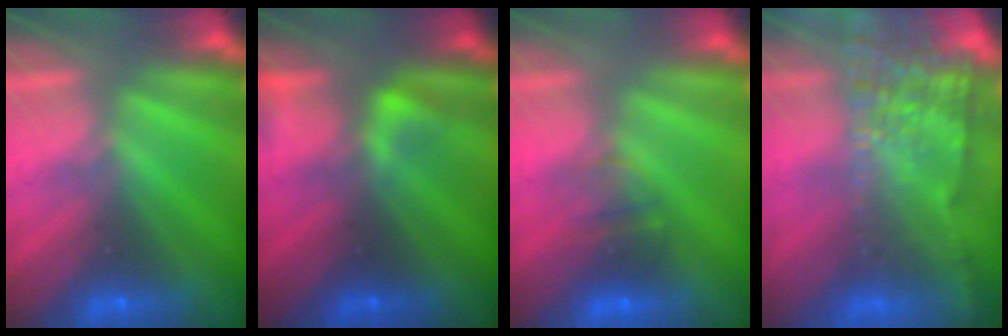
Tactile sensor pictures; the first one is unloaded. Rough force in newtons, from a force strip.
{"total": 2.4}
{"total": 2.2}
{"total": 6.7}